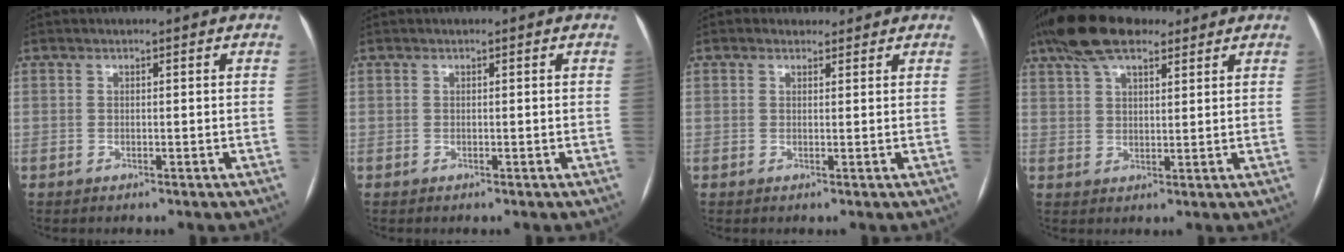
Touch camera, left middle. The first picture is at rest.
{"total": 0.0}
{"total": 1.9, "force": [1.5, 1.1, 0.0], "torque": [0.000, 0.011, 0.019]}
{"total": 10.3, "force": [7.4, 3.8, 6.1], "torque": [-0.119, 0.036, 0.132]}